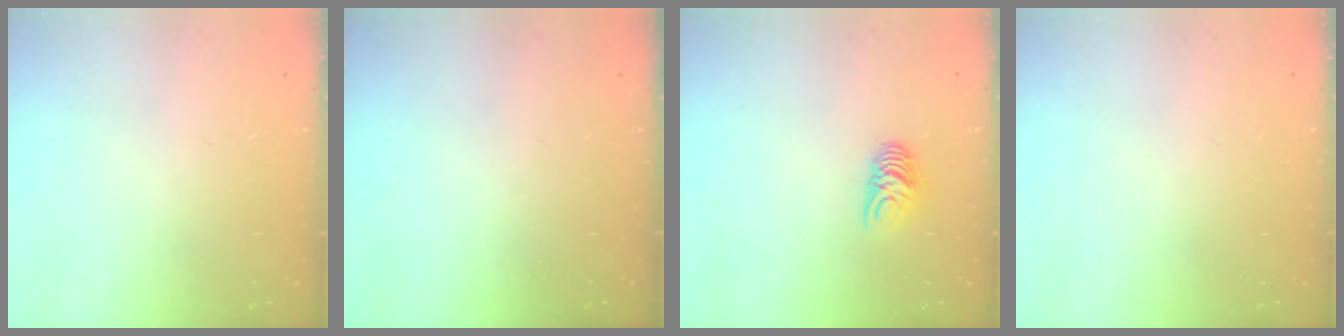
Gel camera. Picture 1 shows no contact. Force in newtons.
{"total": 0.0}
{"total": 6.2, "press": 6.2, "slide": 0.4}
{"total": 0.0}